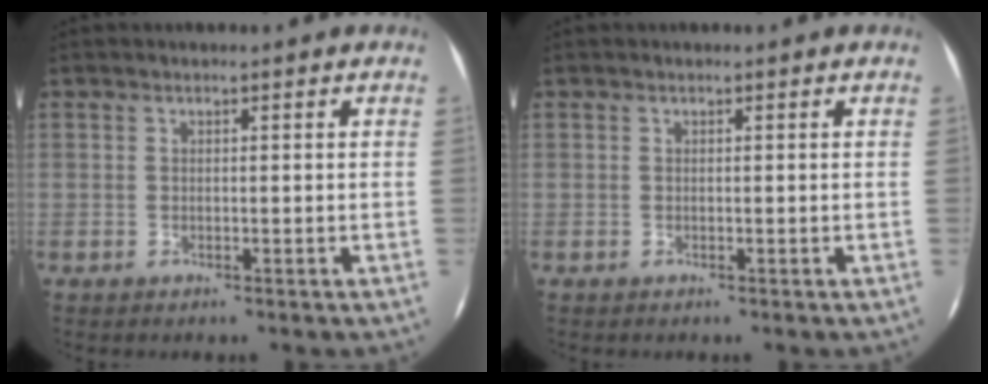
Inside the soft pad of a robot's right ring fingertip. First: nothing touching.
{"total": 0.0}